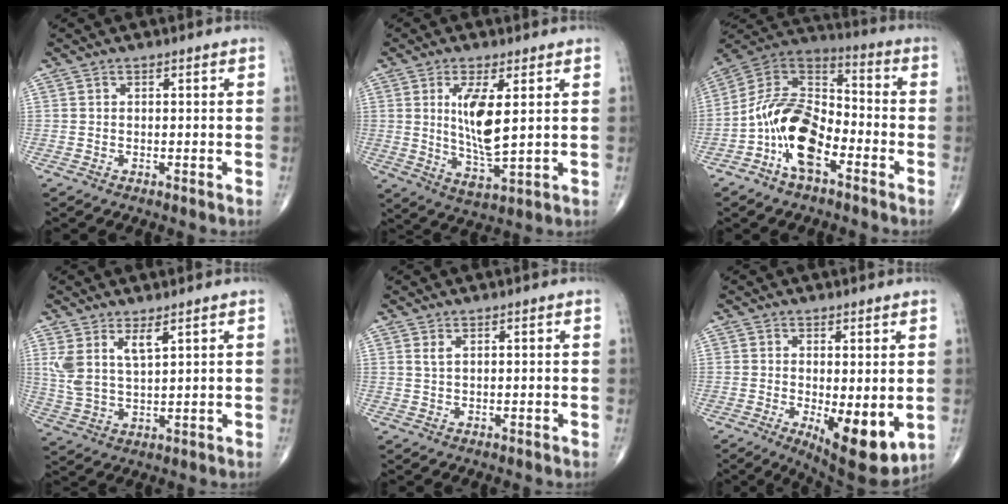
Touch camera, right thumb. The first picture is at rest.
{"total": 9.9, "force": [2.1, 3.0, 9.2], "torque": [-0.172, -0.031, 0.047]}
{"total": 15.1, "force": [-6.2, 7.9, 11.3], "torque": [-0.199, 0.060, -0.124]}
{"total": 6.6, "force": [3.4, 2.3, 5.2], "torque": [-0.111, -0.019, 0.077]}
{"total": 1.0, "force": [0.6, 0.2, 0.8], "torque": [-0.020, 0.004, 0.013]}
{"total": 10.7, "force": [-1.9, 3.8, 9.8], "torque": [-0.131, -0.026, -0.015]}